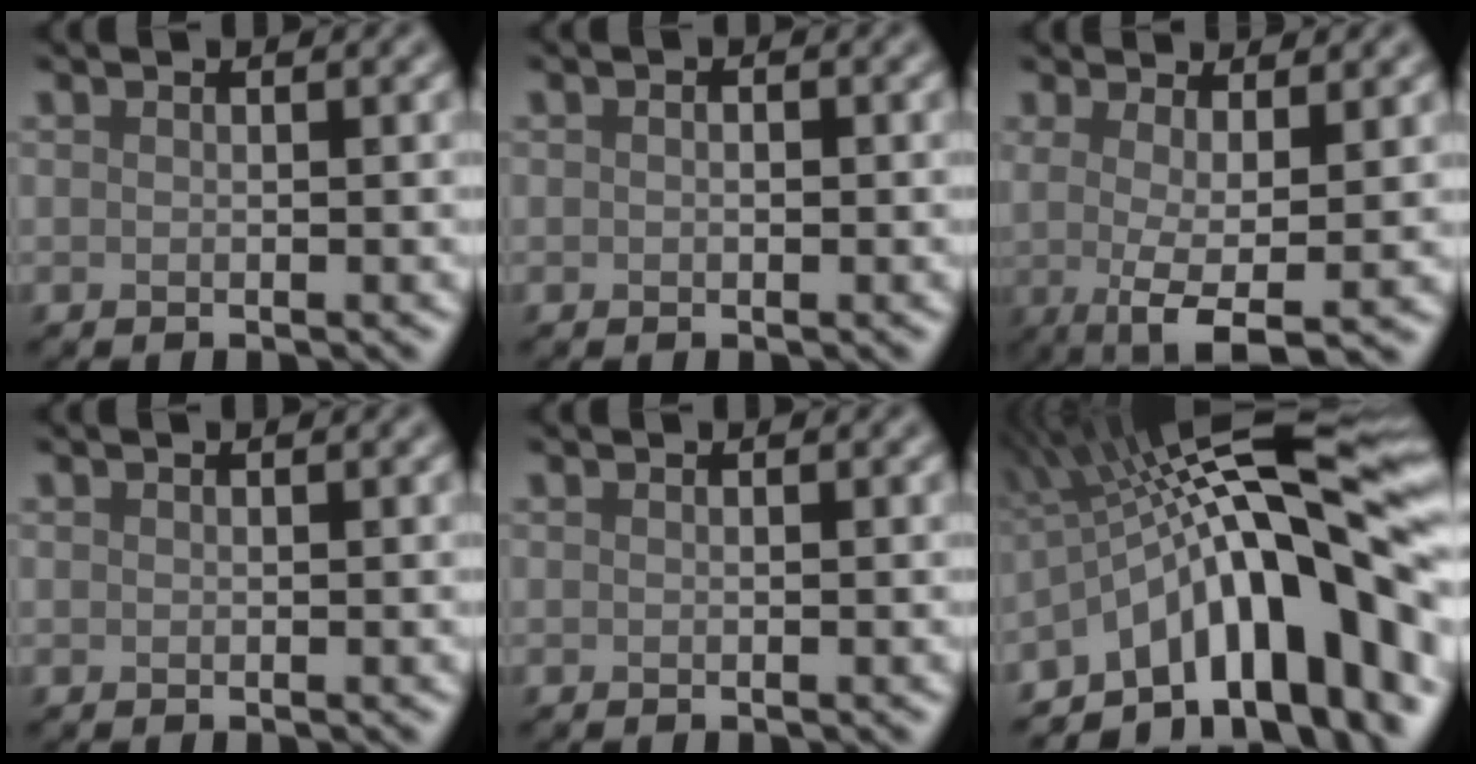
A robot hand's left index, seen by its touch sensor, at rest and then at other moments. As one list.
[{"total": 0.6, "force": [0.1, 0.5, 0.4], "torque": [-0.006, -0.001, -0.001]}, {"total": 4.7, "force": [0.2, 1.2, 4.6], "torque": [-0.068, -0.008, 0.002]}, {"total": 0.0}, {"total": 0.0}, {"total": 15.6, "force": [-3.1, 5.3, 14.3], "torque": [-0.178, 0.039, -0.059]}]